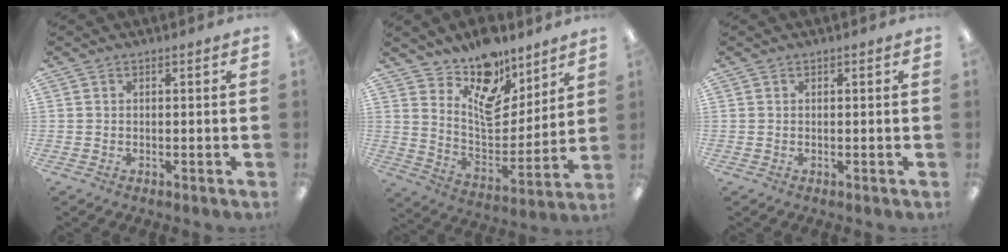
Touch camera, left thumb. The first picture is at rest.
{"total": 13.7, "force": [10.0, 7.4, 5.8], "torque": [-0.098, -0.082, 0.184]}
{"total": 0.0}